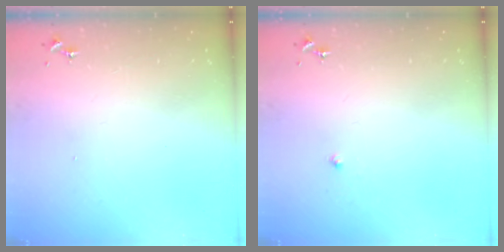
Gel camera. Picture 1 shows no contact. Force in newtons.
{"total": 1.8, "press": 1.8, "slide": 0.1}